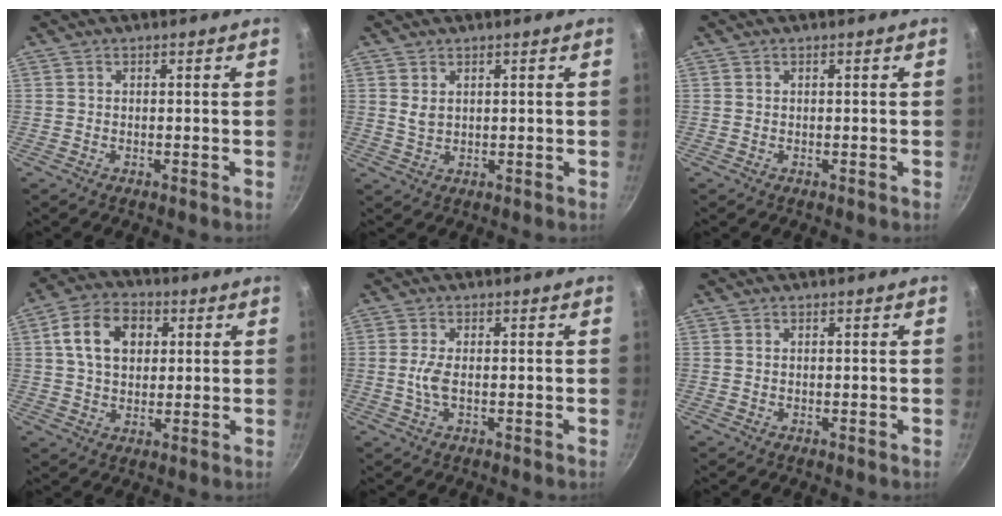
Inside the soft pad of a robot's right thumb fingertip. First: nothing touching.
{"total": 2.2, "force": [0.9, 1.3, 1.4], "torque": [-0.024, -0.005, 0.021]}
{"total": 0.0}
{"total": 11.0, "force": [2.7, 7.9, 7.1], "torque": [-0.106, 0.010, 0.036]}
{"total": 3.0, "force": [-0.4, 1.0, 2.8], "torque": [-0.069, 0.000, -0.010]}
{"total": 0.0}